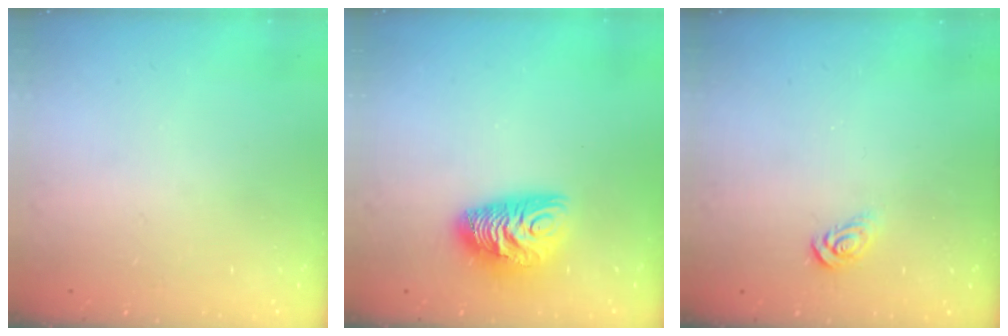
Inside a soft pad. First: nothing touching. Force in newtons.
{"total": 10.1, "press": 10.1, "slide": 1.2}
{"total": 3.7, "press": 3.7, "slide": 0.4}